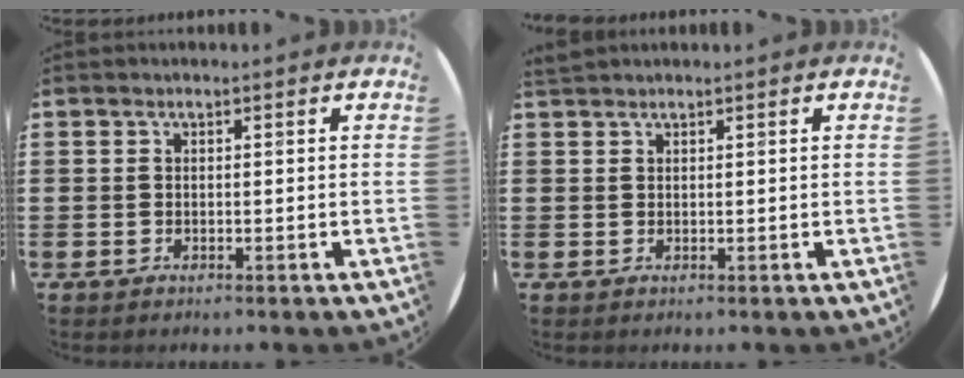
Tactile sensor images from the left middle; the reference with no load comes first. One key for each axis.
{"total": 0.6, "fx": 0.6, "fy": 0.0, "fz": -0.2, "tx": 0.002, "ty": 0.002, "tz": 0.012}